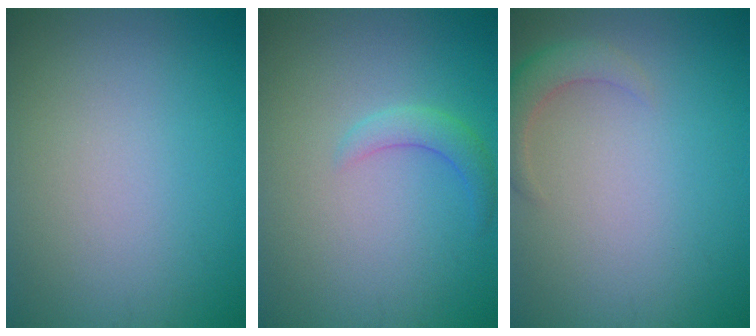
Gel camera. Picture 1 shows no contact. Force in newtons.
{"total": 2.0, "press": 2.0, "slide": 0.1}
{"total": 2.5, "press": 2.5, "slide": 0.3}